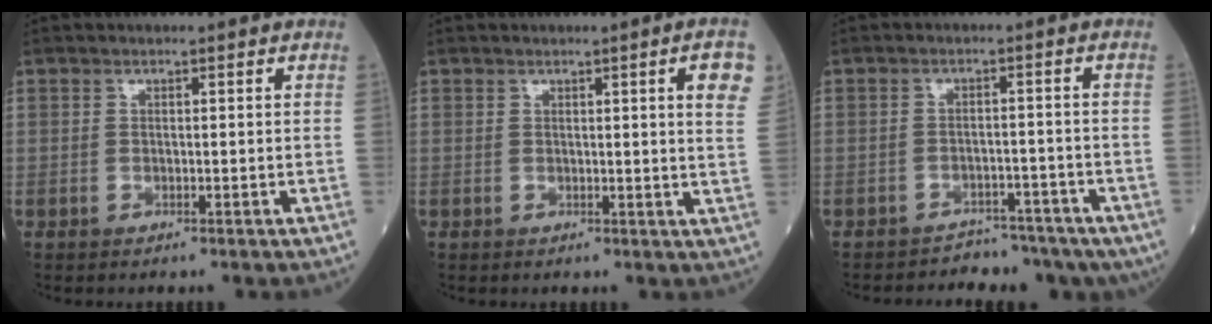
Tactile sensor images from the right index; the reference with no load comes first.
{"total": 5.1, "force": [2.0, -0.3, 4.7], "torque": [-0.052, -0.007, 0.017]}
{"total": 7.7, "force": [-6.5, 3.9, 0.8], "torque": [0.004, 0.025, -0.079]}